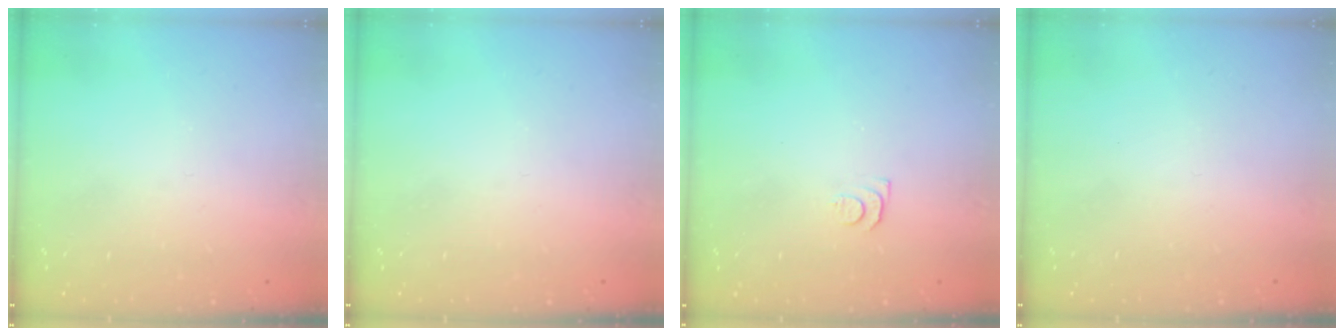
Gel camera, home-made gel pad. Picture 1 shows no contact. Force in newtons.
{"total": 0.0}
{"total": 4.4, "press": 4.4, "slide": 0.6}
{"total": 1.7, "press": 1.7, "slide": 0.1}